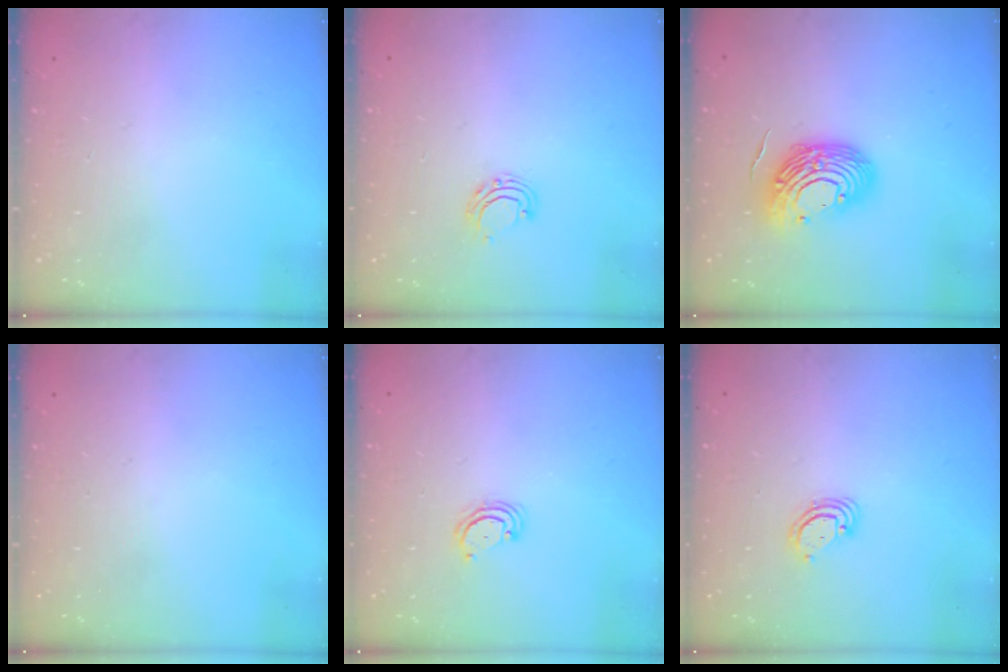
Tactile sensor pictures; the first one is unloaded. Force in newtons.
{"total": 6.6, "press": 6.6, "slide": 0.7}
{"total": 12.9, "press": 12.7, "slide": 2.1}
{"total": 0.0}
{"total": 2.9, "press": 2.9, "slide": 0.3}
{"total": 3.2, "press": 3.2, "slide": 0.2}